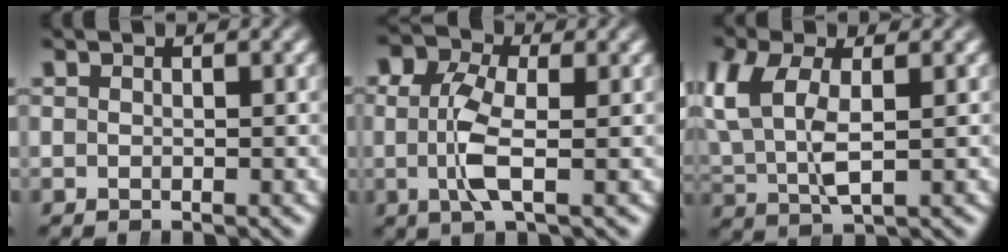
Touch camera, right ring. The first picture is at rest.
{"total": 3.9, "force": [-0.1, 2.0, 3.4], "torque": [-0.077, -0.021, 0.001]}
{"total": 5.6, "force": [1.1, 3.4, 4.4], "torque": [-0.115, -0.021, 0.031]}